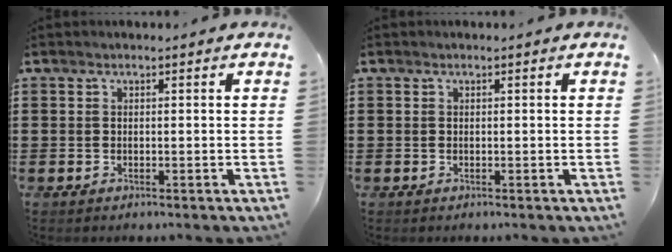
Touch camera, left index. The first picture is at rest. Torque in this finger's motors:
{"motor_torque": [0.00, 0.00, 0.00, 0.01]}